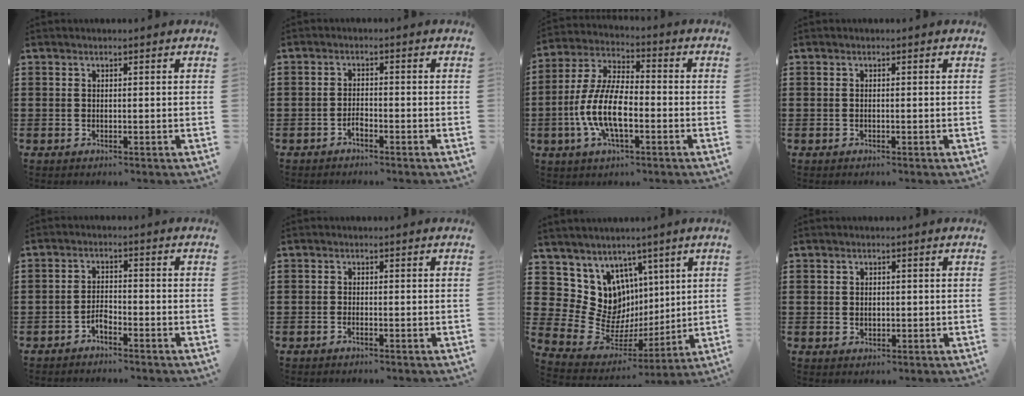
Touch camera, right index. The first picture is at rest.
{"total": 1.5, "force": [-1.3, 0.4, 0.7], "torque": [-0.018, -0.001, -0.024]}
{"total": 10.5, "force": [-3.0, 4.2, 9.1], "torque": [-0.220, -0.012, -0.064]}
{"total": 0.0}
{"total": 2.2, "force": [-1.8, 0.7, 1.1], "torque": [-0.025, 0.005, -0.036]}
{"total": 0.7, "force": [-0.6, 0.0, 0.3], "torque": [-0.008, -0.003, -0.012]}
{"total": 11.5, "force": [3.6, 10.6, 2.9], "torque": [-0.088, -0.042, 0.083]}
{"total": 1.1, "force": [0.3, 0.9, 0.6], "torque": [-0.013, 0.006, 0.005]}